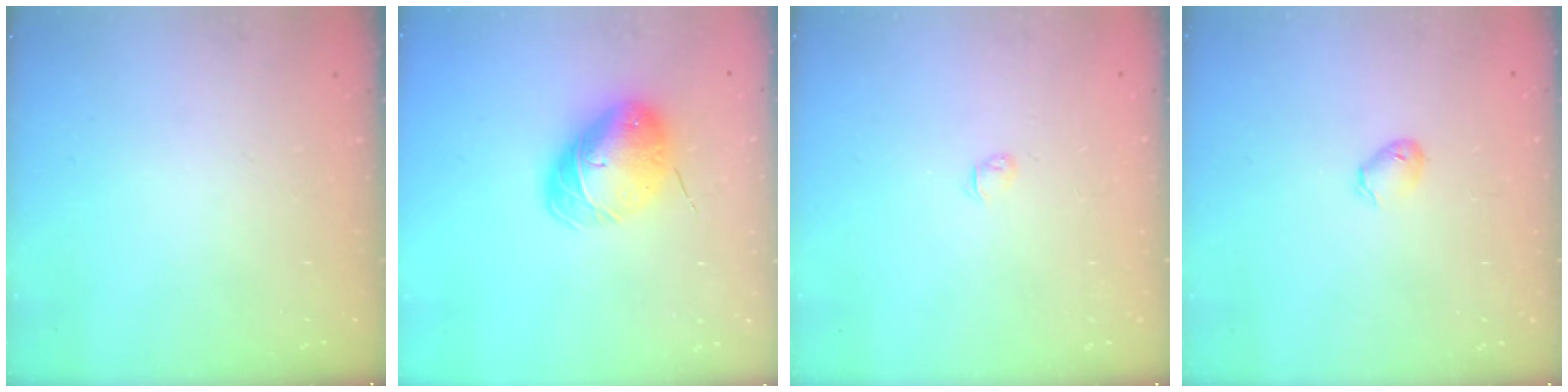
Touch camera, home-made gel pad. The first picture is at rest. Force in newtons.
{"total": 9.2, "press": 9.0, "slide": 2.1}
{"total": 3.0, "press": 2.9, "slide": 0.6}
{"total": 4.8, "press": 4.6, "slide": 1.2}